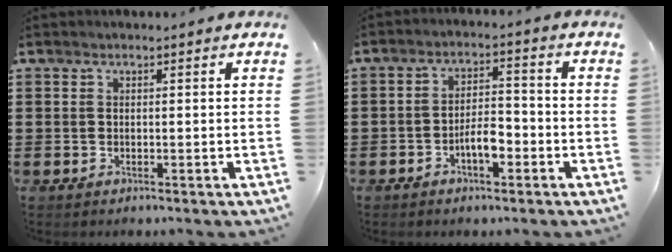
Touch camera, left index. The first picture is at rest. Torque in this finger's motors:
{"motor_torque": [0.36, 0.28, 0.31, 0.09]}